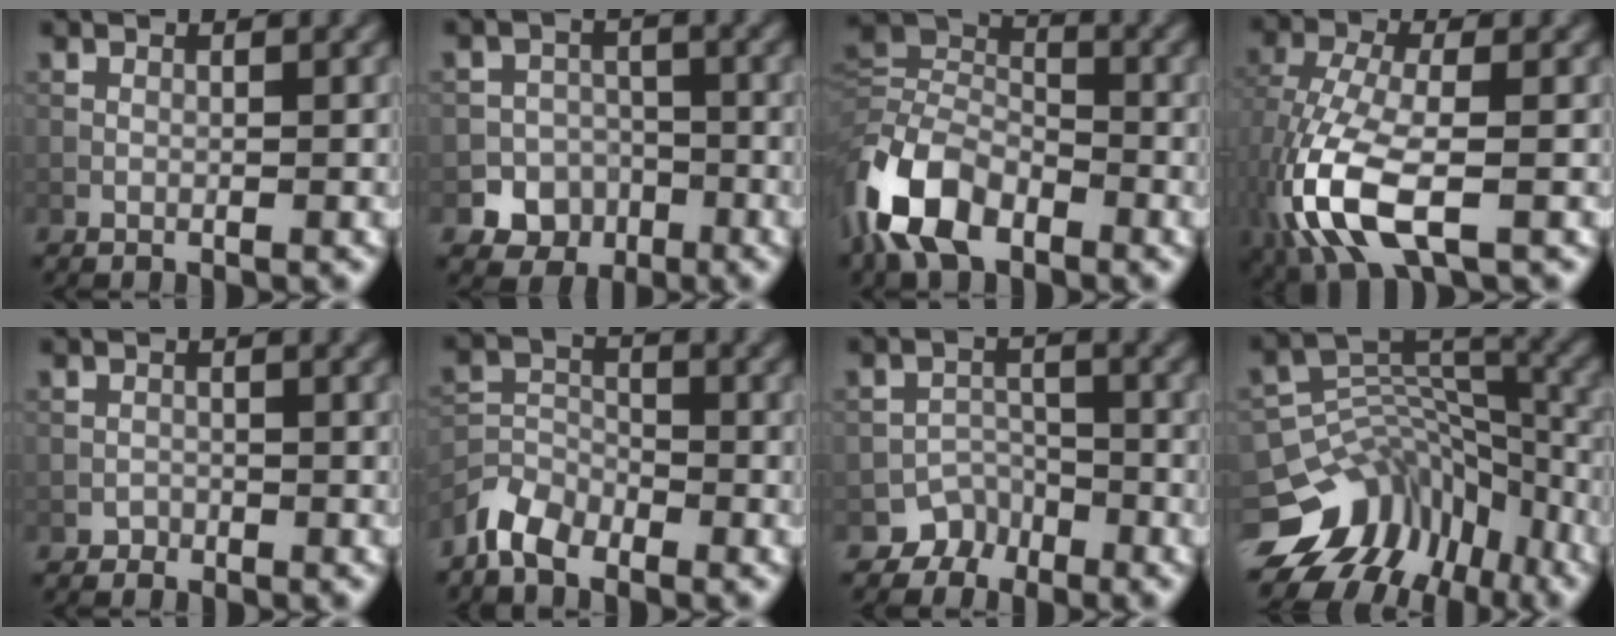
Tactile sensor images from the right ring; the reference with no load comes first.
{"total": 6.2, "force": [-3.4, 5.2, 0.8], "torque": [0.018, -0.013, -0.065]}
{"total": 10.8, "force": [-5.3, 6.4, 6.9], "torque": [-0.157, -0.009, -0.120]}
{"total": 8.8, "force": [-3.2, 3.9, 7.2], "torque": [-0.176, -0.005, -0.070]}
{"total": 0.7, "force": [-0.4, 0.5, -0.1], "torque": [0.006, 0.001, -0.005]}
{"total": 3.6, "force": [-3.0, 1.7, 1.0], "torque": [-0.021, -0.001, -0.073]}
{"total": 3.1, "force": [-2.3, 2.2, 0.0], "torque": [0.021, 0.002, -0.032]}
{"total": 10.3, "force": [-6.1, 7.1, 4.3], "torque": [-0.073, 0.027, -0.096]}